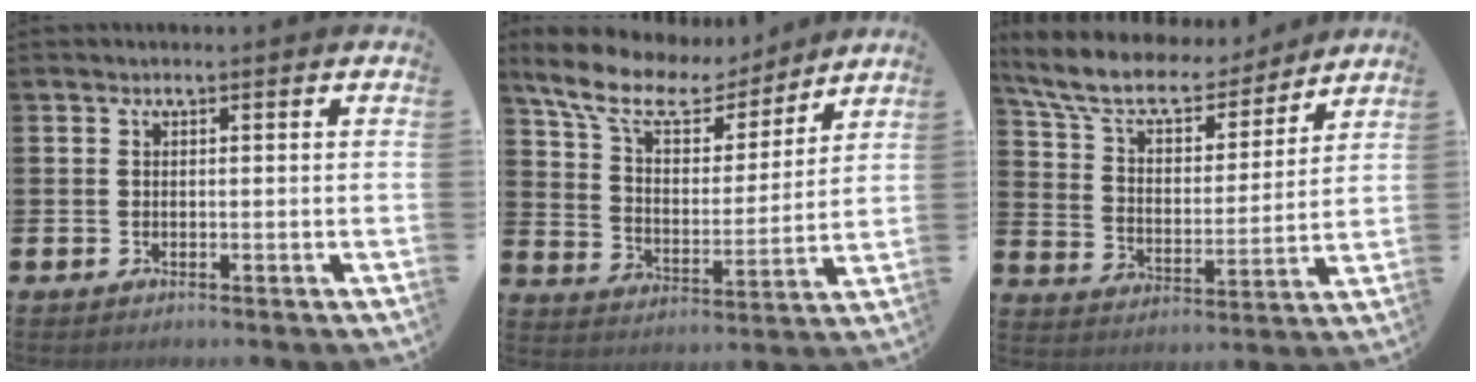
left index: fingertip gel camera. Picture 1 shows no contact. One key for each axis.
{"total": 10.9, "fx": 9.0, "fy": 4.3, "fz": 4.5, "tx": -0.126, "ty": -0.052, "tz": 0.157}
{"total": 9.6, "fx": 8.3, "fy": 3.2, "fz": 3.4, "tx": -0.104, "ty": -0.052, "tz": 0.145}